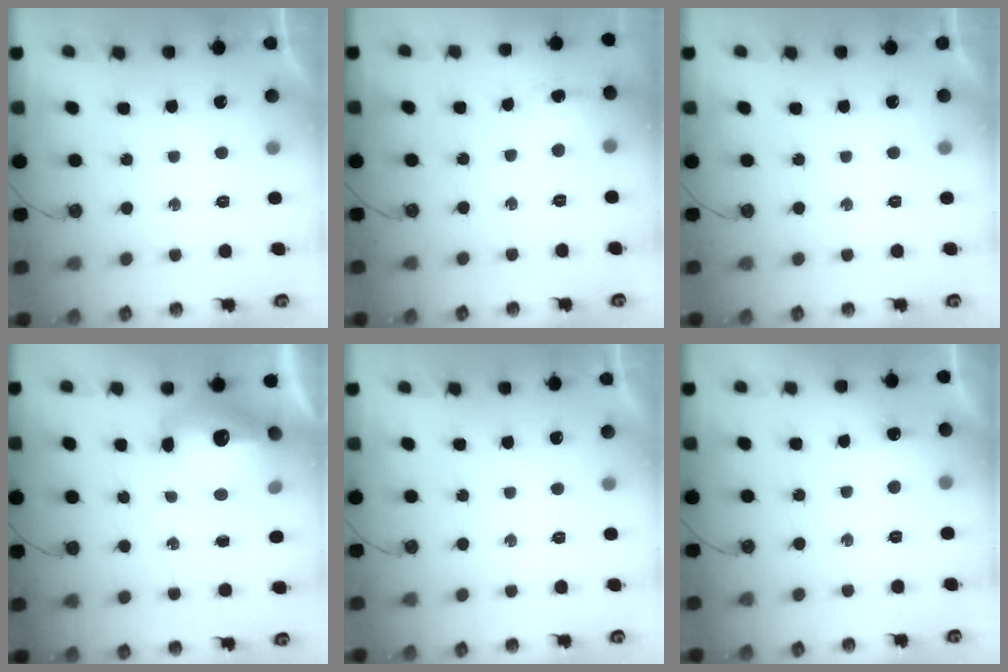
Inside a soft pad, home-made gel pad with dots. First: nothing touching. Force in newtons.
{"total": 7.1, "press": 7.0, "slide": 0.8}
{"total": 0.0}
{"total": 17.9, "press": 17.8, "slide": 1.8}
{"total": 0.0}
{"total": 5.2, "press": 5.1, "slide": 1.1}